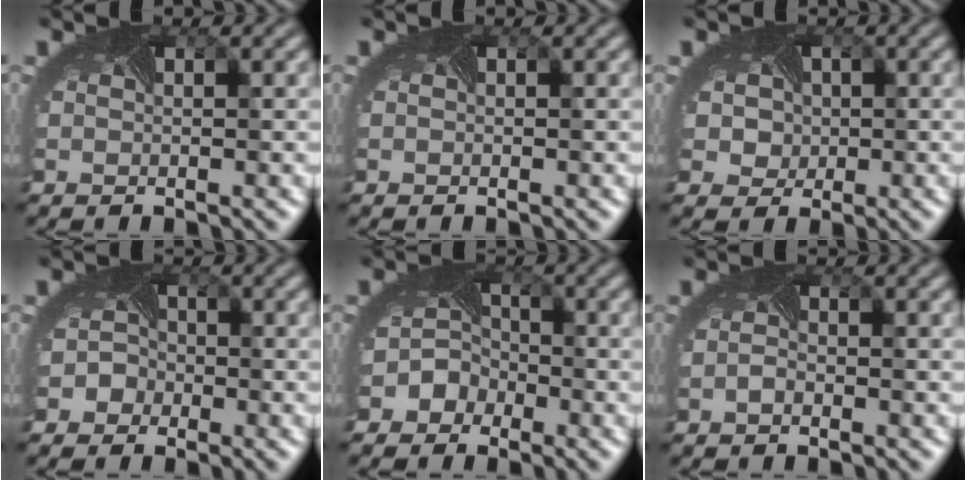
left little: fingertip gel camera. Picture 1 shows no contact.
{"total": 0.0}
{"total": 4.4, "force": [0.8, 3.8, 2.1], "torque": [-0.028, 0.018, -0.011]}
{"total": 2.1, "force": [-1.3, 1.6, -0.2], "torque": [0.016, 0.002, -0.025]}
{"total": 3.1, "force": [-2.0, 2.4, 0.2], "torque": [0.017, 0.008, -0.039]}
{"total": 0.8, "force": [-0.8, 0.1, 0.0], "torque": [-0.006, -0.001, -0.017]}